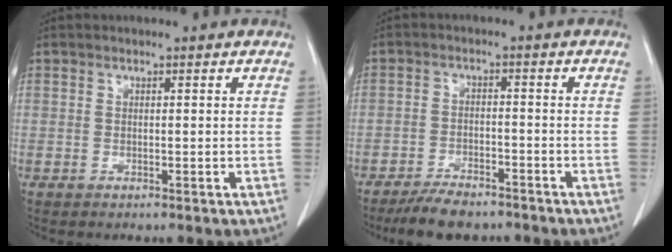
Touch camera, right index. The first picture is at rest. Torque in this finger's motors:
{"motor_torque": [0.55, -0.53, 0.20, 0.02]}